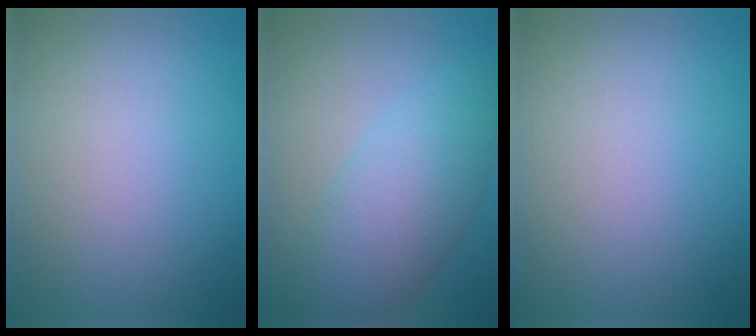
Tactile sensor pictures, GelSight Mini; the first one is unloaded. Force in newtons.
{"total": 6.0, "press": 6.0, "slide": 0.4}
{"total": 0.0}